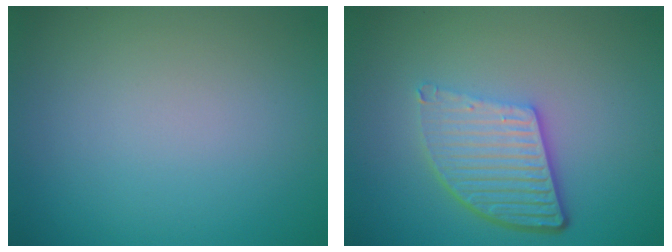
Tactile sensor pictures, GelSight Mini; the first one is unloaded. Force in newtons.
{"total": 5.6, "press": 3.9, "slide": 4.0}